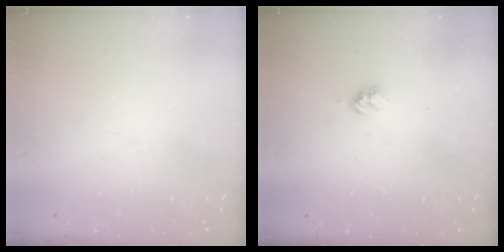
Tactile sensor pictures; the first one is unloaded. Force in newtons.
{"total": 3.1, "press": 3.1, "slide": 0.4}